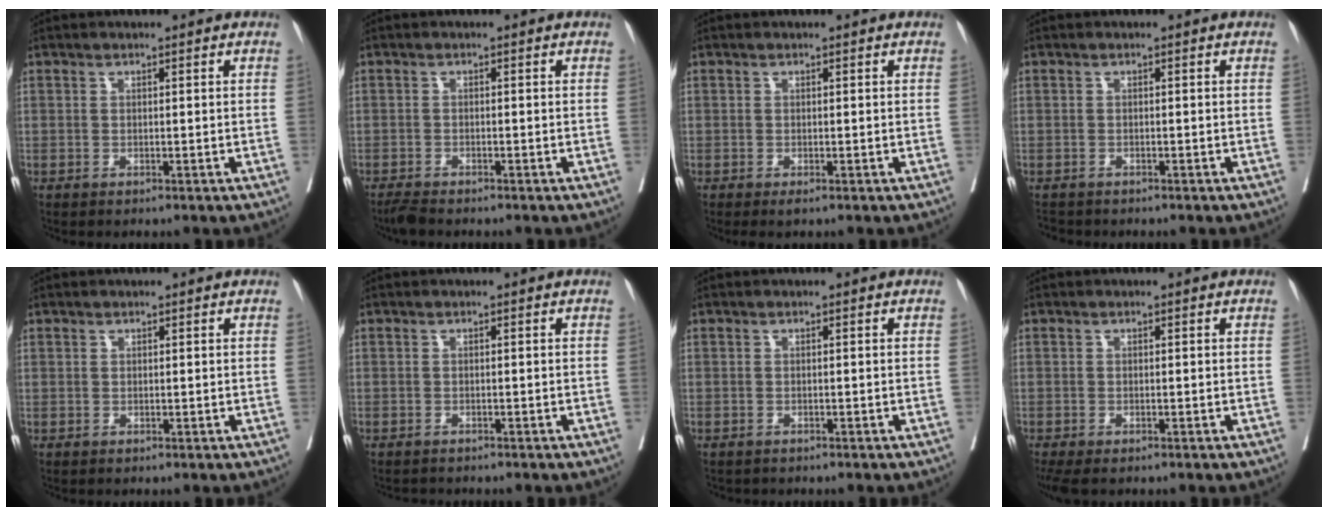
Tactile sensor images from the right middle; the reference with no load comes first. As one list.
[{"total": 1.9, "force": [-1.8, 0.1, 0.6], "torque": [-0.015, -0.007, -0.033]}, {"total": 0.7, "force": [-0.5, 0.0, 0.6], "torque": [-0.010, -0.005, -0.006]}, {"total": 2.0, "force": [-1.9, 0.7, 0.2], "torque": [-0.011, -0.008, -0.031]}, {"total": 0.8, "force": [0.4, 0.6, 0.0], "torque": [0.008, 0.002, 0.006]}, {"total": 1.5, "force": [-1.5, 0.4, 0.1], "torque": [-0.013, -0.007, -0.023]}, {"total": 1.1, "force": [-0.9, 0.5, 0.1], "torque": [-0.018, -0.003, -0.016]}, {"total": 3.7, "force": [-2.8, 1.2, 2.1], "torque": [-0.034, -0.014, -0.045]}]